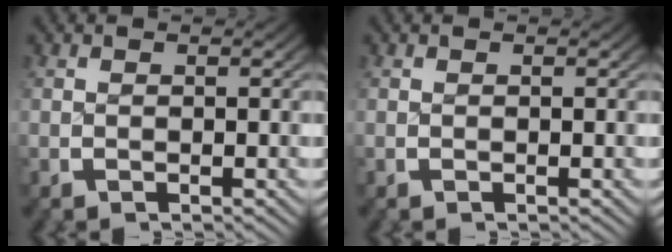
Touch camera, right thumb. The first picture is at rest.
{"total": 0.0}